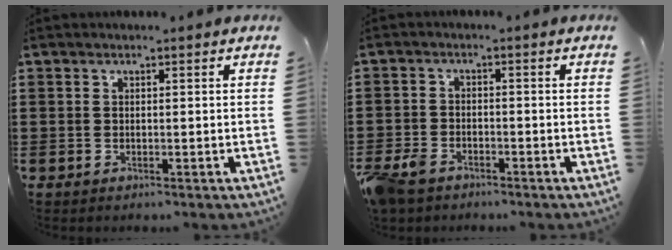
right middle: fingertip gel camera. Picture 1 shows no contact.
{"total": 3.7, "force": [-3.2, 1.6, 1.1], "torque": [-0.048, -0.004, -0.072]}